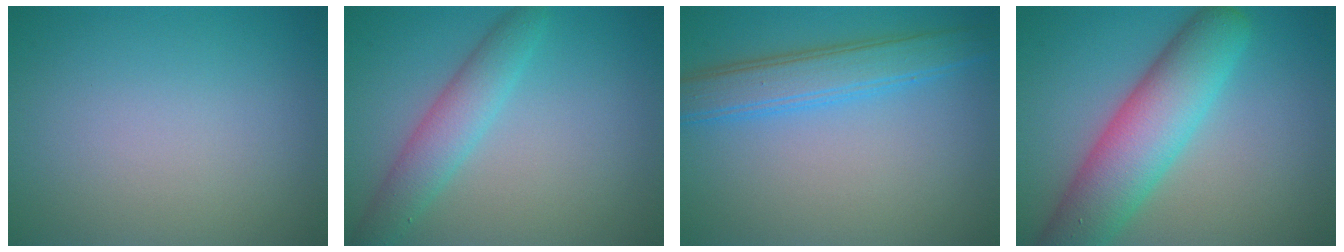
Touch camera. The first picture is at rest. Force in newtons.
{"total": 3.6, "press": 3.6, "slide": 0.1}
{"total": 4.3, "press": 4.3, "slide": 0.1}
{"total": 8.1, "press": 8.1, "slide": 0.2}